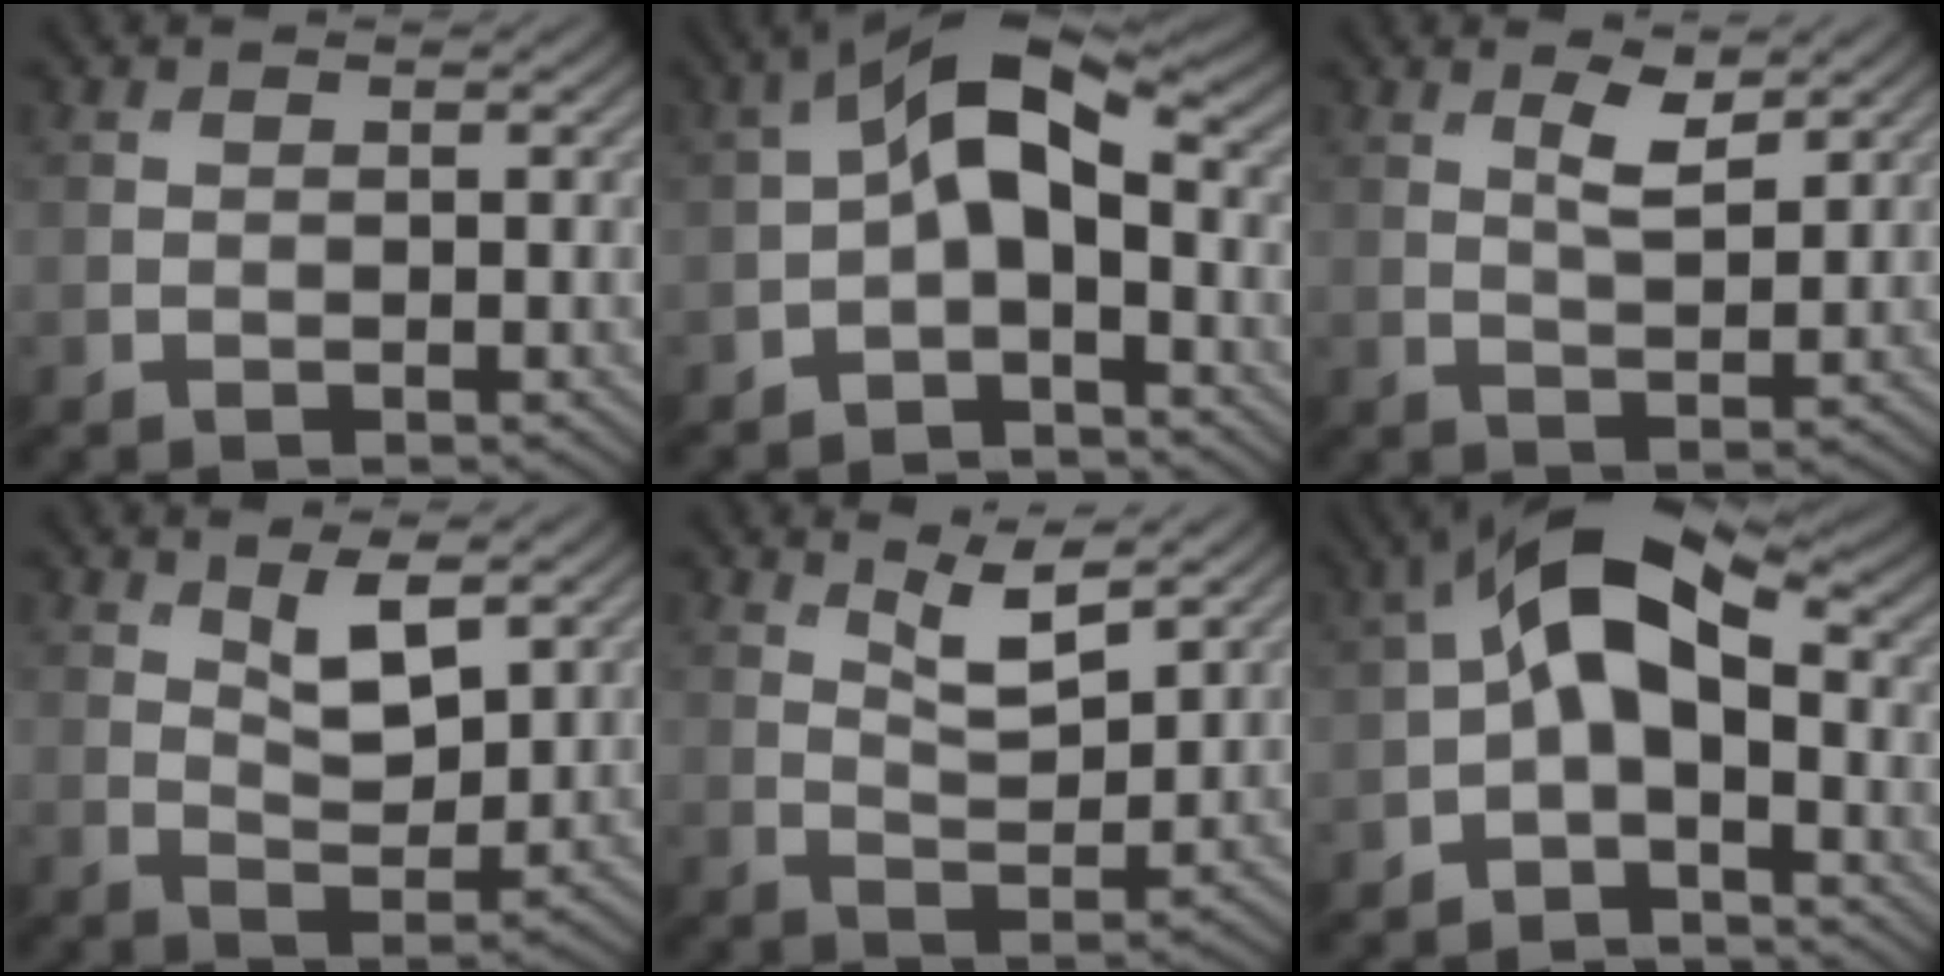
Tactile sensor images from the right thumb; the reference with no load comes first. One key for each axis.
{"total": 7.6, "fx": -0.8, "fy": 4.0, "fz": 6.4, "tx": -0.117, "ty": 0.017, "tz": -0.025}
{"total": 3.6, "fx": 2.1, "fy": 1.0, "fz": 2.7, "tx": -0.058, "ty": -0.005, "tz": 0.040}
{"total": 5.4, "fx": 2.8, "fy": 2.3, "fz": 4.0, "tx": -0.077, "ty": -0.009, "tz": 0.050}
{"total": 5.0, "fx": 3.3, "fy": 1.3, "fz": 3.4, "tx": -0.072, "ty": -0.009, "tz": 0.065}
{"total": 8.6, "fx": -0.6, "fy": 4.5, "fz": 7.3, "tx": -0.141, "ty": 0.025, "tz": -0.025}